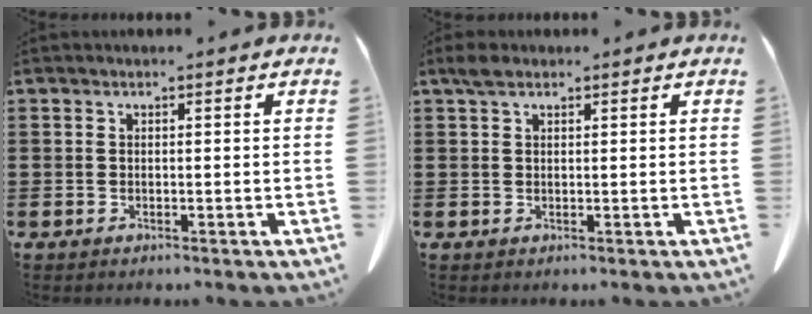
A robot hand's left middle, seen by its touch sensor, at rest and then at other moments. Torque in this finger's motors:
{"motor_torque": [0.82, 0.94, 0.02, 0.05]}